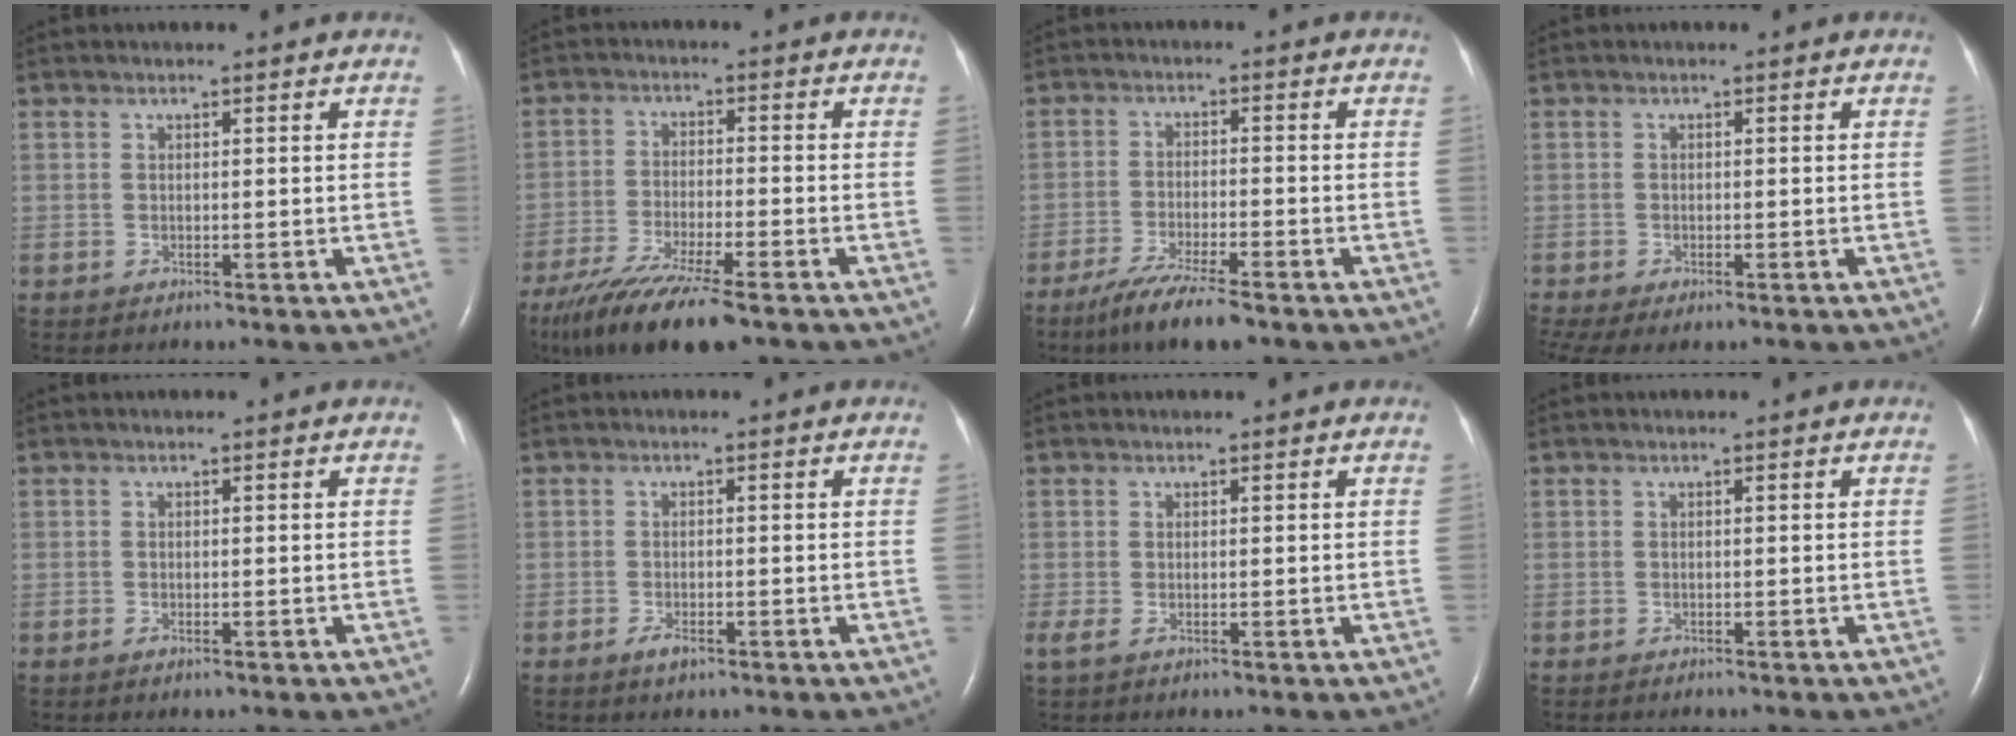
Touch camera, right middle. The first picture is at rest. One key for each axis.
{"total": 14.6, "fx": -10.8, "fy": 2.2, "fz": 9.6, "tx": -0.180, "ty": -0.039, "tz": -0.182}
{"total": 8.1, "fx": -5.9, "fy": 0.8, "fz": 5.5, "tx": -0.103, "ty": -0.021, "tz": -0.101}
{"total": 6.8, "fx": -4.7, "fy": 2.7, "fz": 4.1, "tx": -0.083, "ty": -0.008, "tz": -0.072}
{"total": 0.7, "fx": -0.4, "fy": 0.2, "fz": 0.5, "tx": -0.011, "ty": -0.001, "tz": -0.004}
{"total": 1.8, "fx": -1.1, "fy": 0.6, "fz": 1.2, "tx": -0.029, "ty": -0.001, "tz": -0.018}
{"total": 1.2, "fx": -0.4, "fy": 0.4, "fz": 1.1, "tx": -0.025, "ty": -0.004, "tz": -0.004}
{"total": 1.1, "fx": -1.0, "fy": 0.2, "fz": 0.5, "tx": -0.009, "ty": -0.002, "tz": -0.010}